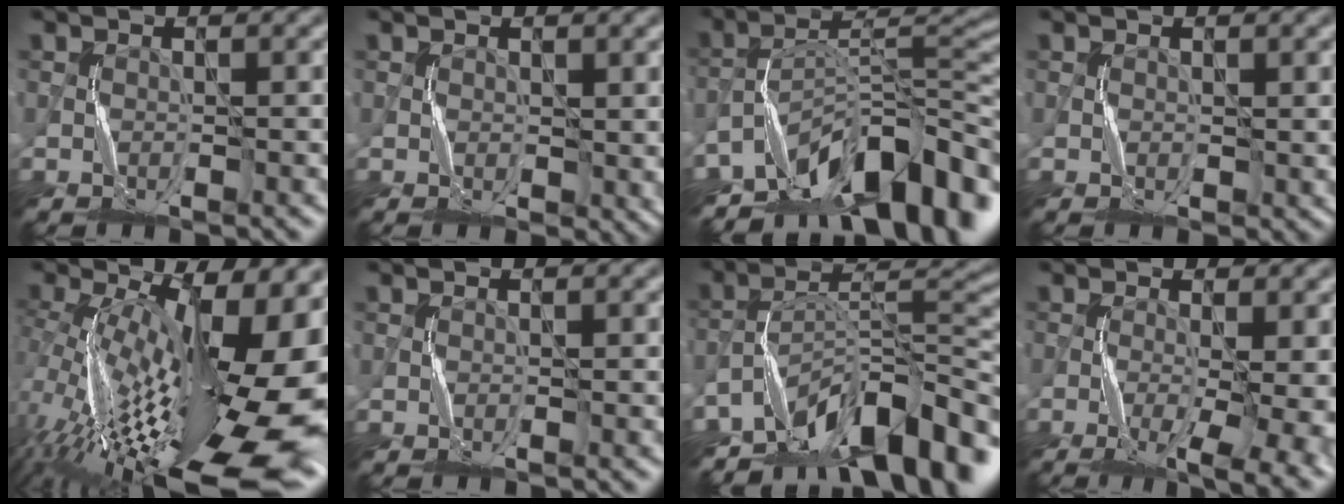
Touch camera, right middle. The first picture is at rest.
{"total": 1.6, "force": [0.4, 1.1, 1.1], "torque": [-0.010, -0.003, 0.011]}
{"total": 12.2, "force": [-8.9, 4.3, 7.1], "torque": [-0.092, 0.019, -0.159]}
{"total": 0.8, "force": [0.2, 0.6, 0.4], "torque": [-0.002, 0.000, 0.006]}
{"total": 20.4, "force": [-2.3, 7.9, 18.6], "torque": [-0.258, -0.004, -0.046]}
{"total": 0.0}
{"total": 11.0, "force": [-8.5, 3.5, 6.1], "torque": [-0.070, 0.017, -0.154]}
{"total": 7.7, "force": [-2.6, 2.8, 6.8], "torque": [-0.094, -0.007, -0.028]}